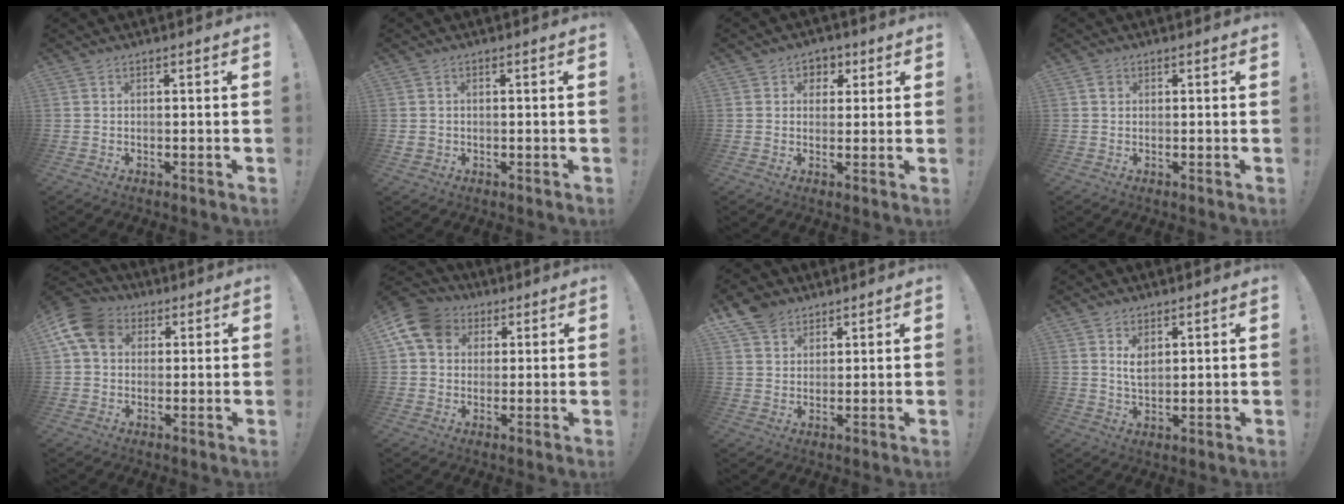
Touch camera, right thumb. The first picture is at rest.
{"total": 1.5, "force": [0.0, 1.4, 0.5], "torque": [-0.012, 0.003, 0.000]}
{"total": 4.3, "force": [0.9, 4.1, 1.1], "torque": [-0.002, -0.002, 0.015]}
{"total": 1.2, "force": [0.5, 1.1, 0.3], "torque": [0.007, -0.003, 0.005]}
{"total": 11.6, "force": [3.6, 8.9, 6.5], "torque": [-0.124, -0.004, 0.074]}
{"total": 12.2, "force": [4.3, 9.6, 6.0], "torque": [-0.105, -0.013, 0.089]}
{"total": 7.1, "force": [5.1, 4.6, 1.7], "torque": [-0.033, -0.028, 0.101]}
{"total": 5.0, "force": [2.4, 3.3, 3.0], "torque": [-0.044, -0.010, 0.042]}